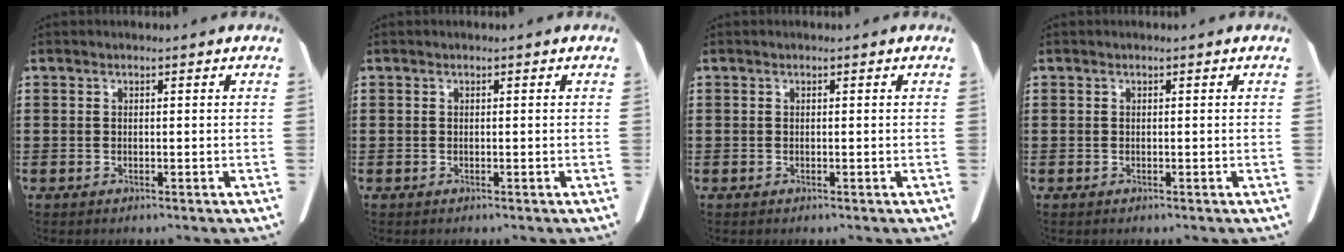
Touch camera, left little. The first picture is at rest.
{"total": 0.0}
{"total": 0.0}
{"total": 0.0}